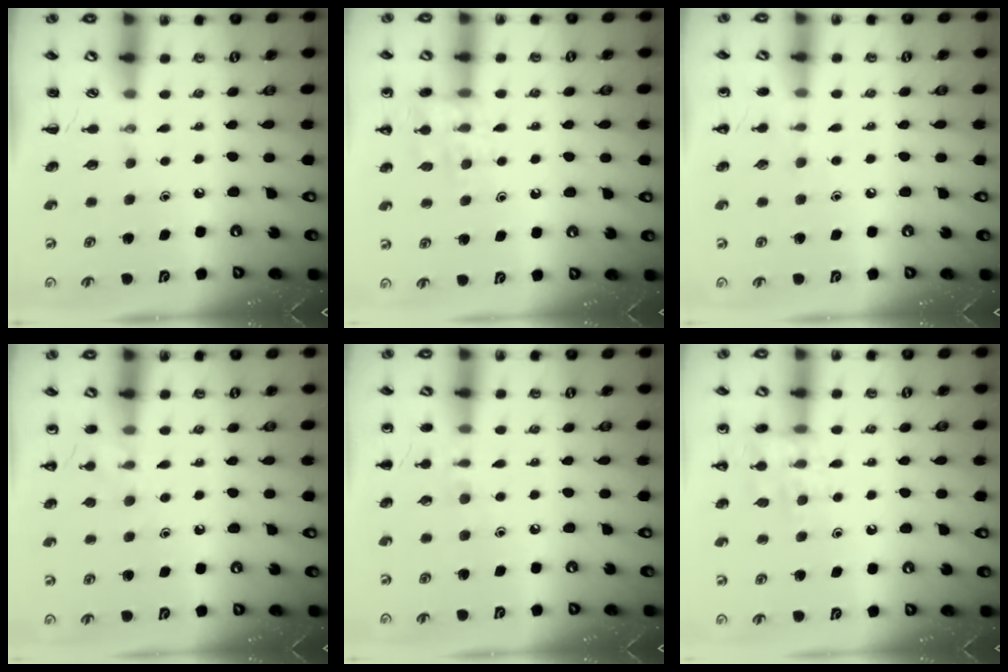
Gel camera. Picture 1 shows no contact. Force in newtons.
{"total": 12.6, "press": 12.5, "slide": 1.8}
{"total": 5.5, "press": 5.3, "slide": 1.6}
{"total": 7.1, "press": 6.7, "slide": 2.3}
{"total": 7.2, "press": 7.0, "slide": 1.8}
{"total": 12.6, "press": 12.5, "slide": 1.8}